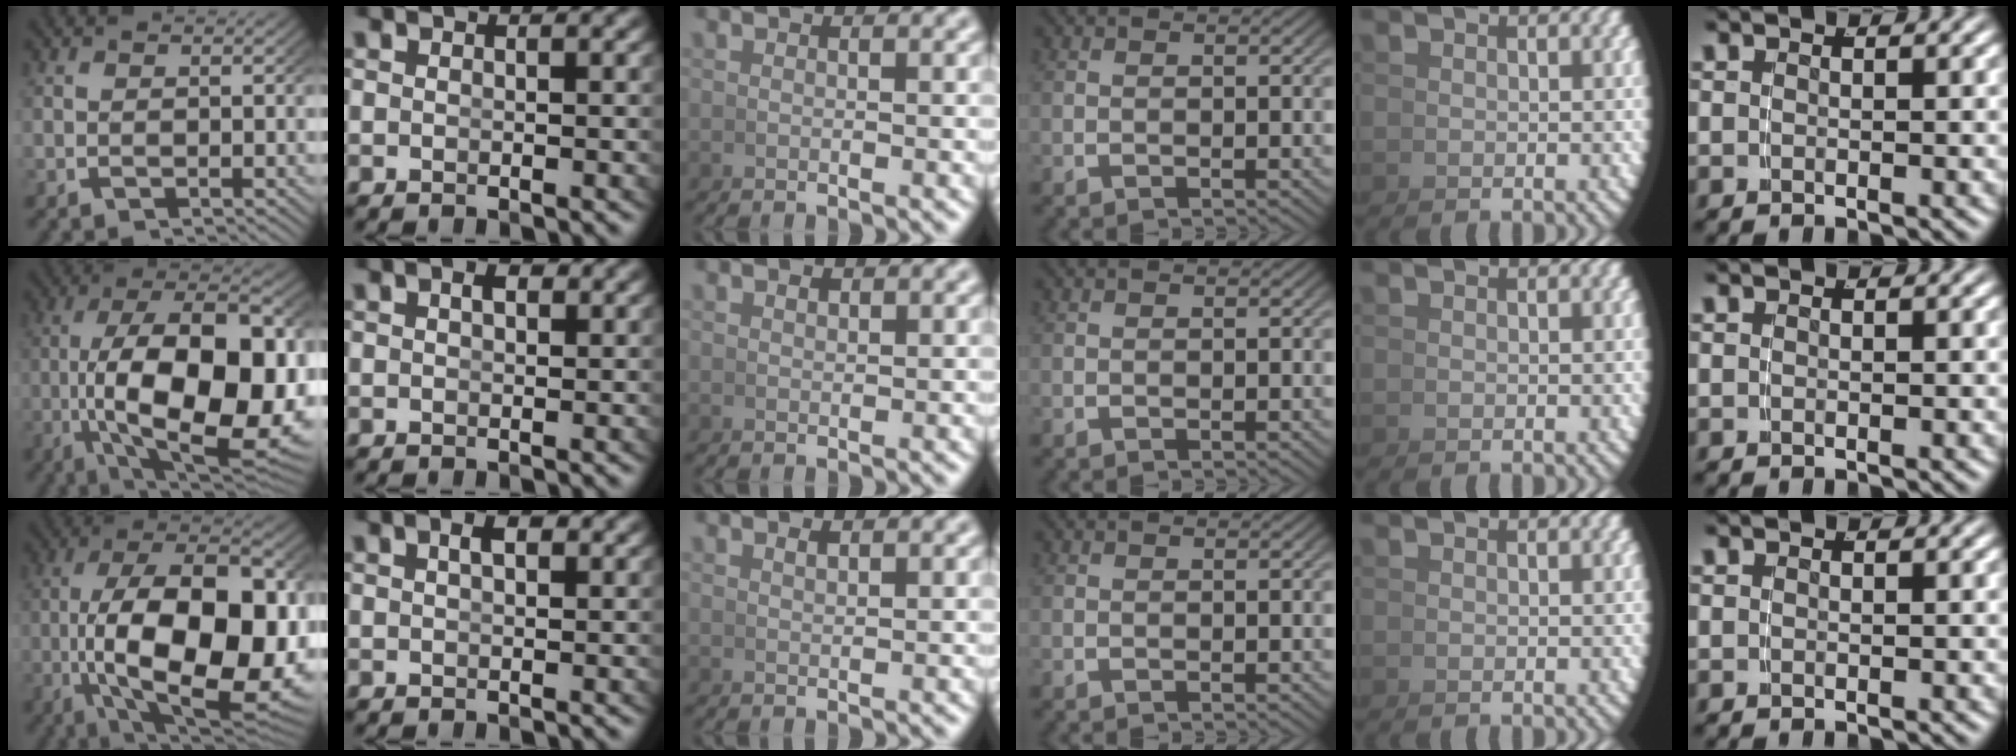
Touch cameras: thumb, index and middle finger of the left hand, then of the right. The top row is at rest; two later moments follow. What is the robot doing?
{"motion": "grasp_and_lifting", "object": "whiteboard"}